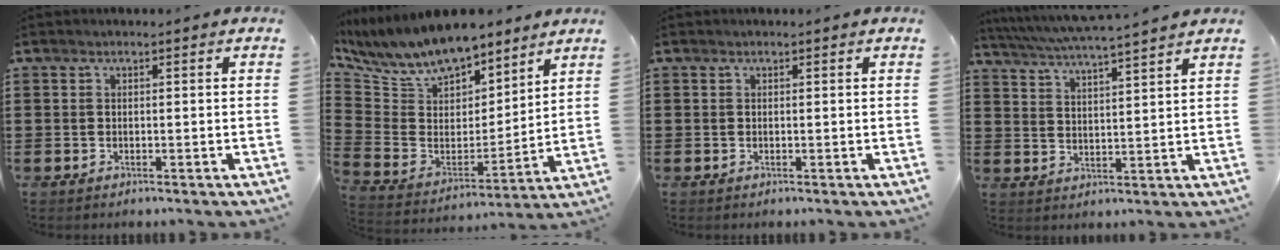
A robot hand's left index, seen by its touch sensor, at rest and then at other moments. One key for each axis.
{"total": 9.6, "fx": 8.6, "fy": 3.4, "fz": 2.3, "tx": -0.095, "ty": -0.053, "tz": 0.157}
{"total": 0.0}
{"total": 4.0, "fx": 3.8, "fy": -0.6, "fz": 1.3, "tx": -0.042, "ty": -0.028, "tz": 0.061}